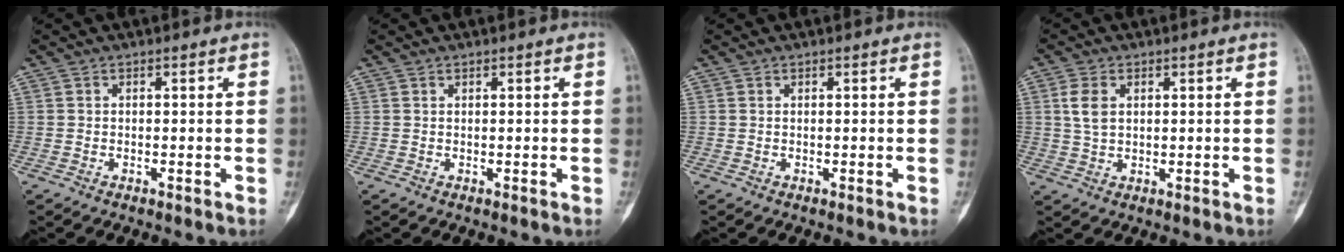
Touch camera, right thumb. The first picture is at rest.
{"total": 0.0}
{"total": 0.0}
{"total": 4.3, "force": [1.2, 2.8, 3.0], "torque": [-0.057, 0.003, 0.024]}